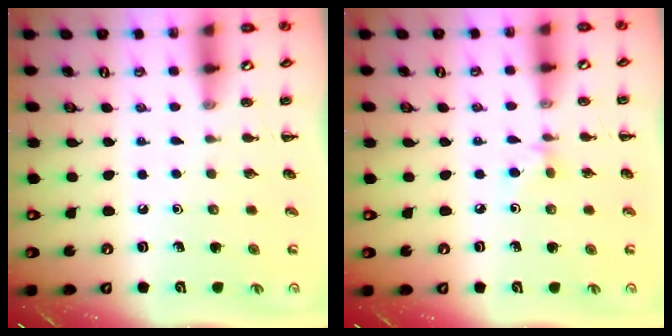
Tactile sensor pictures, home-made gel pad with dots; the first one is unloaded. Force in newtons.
{"total": 2.9, "press": 2.6, "slide": 1.2}